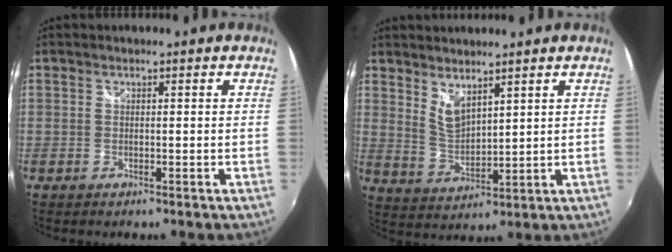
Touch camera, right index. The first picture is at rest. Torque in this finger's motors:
{"motor_torque": [0.12, 0.36, 0.17, 0.03]}